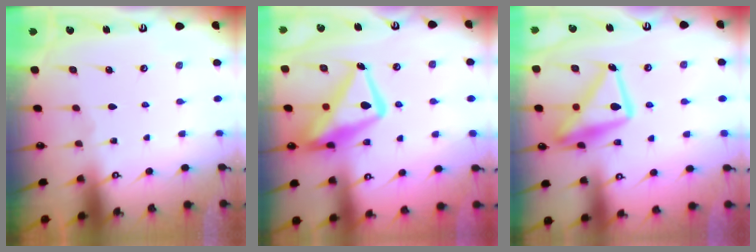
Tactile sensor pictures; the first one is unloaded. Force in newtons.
{"total": 16.1, "press": 16.1, "slide": 1.6}
{"total": 16.7, "press": 16.6, "slide": 1.3}